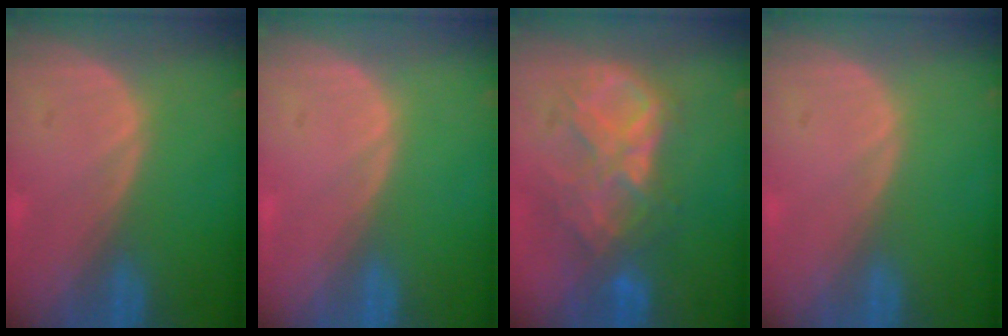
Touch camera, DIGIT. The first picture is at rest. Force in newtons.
{"total": 0.0}
{"total": 8.8, "press": 7.7, "slide": 4.4}
{"total": 0.0}